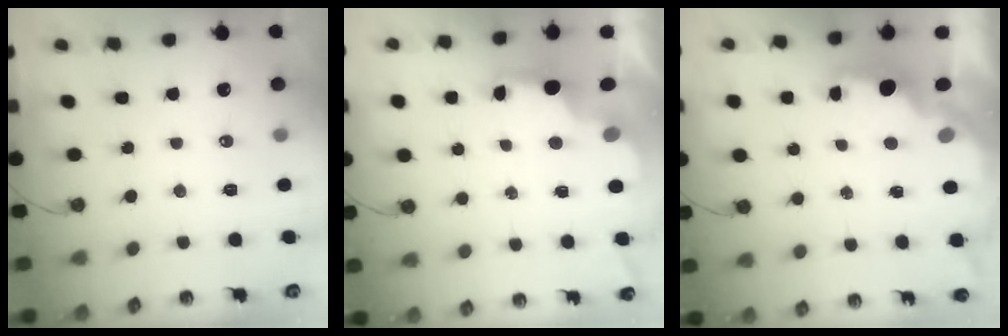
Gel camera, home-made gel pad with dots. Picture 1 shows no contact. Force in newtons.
{"total": 2.7, "press": 2.6, "slide": 0.9}
{"total": 2.1, "press": 1.9, "slide": 0.8}